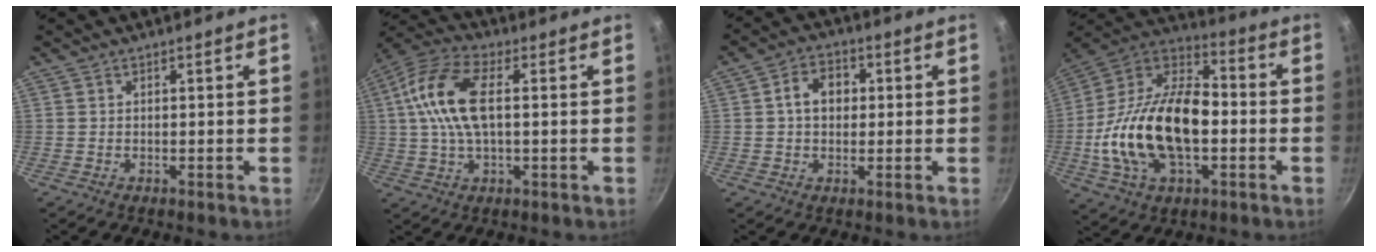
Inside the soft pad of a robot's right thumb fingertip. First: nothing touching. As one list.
[{"total": 13.6, "force": [1.9, 6.3, 11.9], "torque": [-0.244, 0.021, 0.023]}, {"total": 6.5, "force": [0.8, 5.0, 4.1], "torque": [-0.044, 0.013, 0.003]}, {"total": 24.9, "force": [-3.5, 14.3, 20.0], "torque": [-0.364, 0.043, -0.071]}]